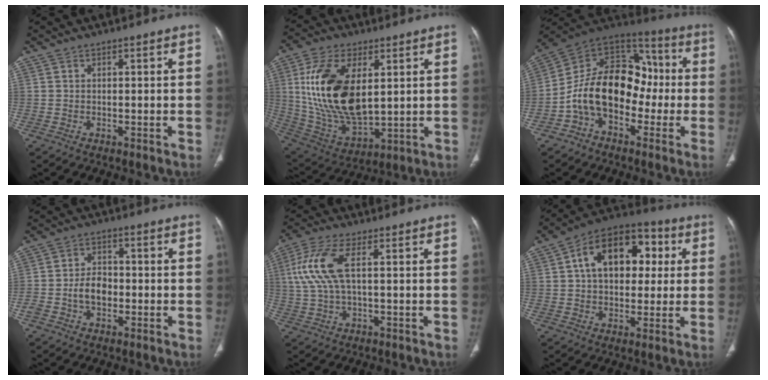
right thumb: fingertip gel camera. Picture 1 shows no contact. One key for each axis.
{"total": 20.5, "fx": 4.3, "fy": 10.7, "fz": 16.9, "tx": -0.325, "ty": -0.023, "tz": 0.090}
{"total": 17.6, "fx": -3.6, "fy": 12.2, "fz": 12.2, "tx": -0.172, "ty": 0.064, "tz": -0.074}
{"total": 5.6, "fx": -1.4, "fy": 3.9, "fz": 3.8, "tx": -0.060, "ty": 0.020, "tz": -0.029}
{"total": 9.1, "fx": 1.8, "fy": 3.2, "fz": 8.3, "tx": -0.216, "ty": 0.013, "tz": 0.036}
{"total": 17.5, "fx": 3.7, "fy": 11.4, "fz": 12.7, "tx": -0.162, "ty": 0.023, "tz": 0.051}